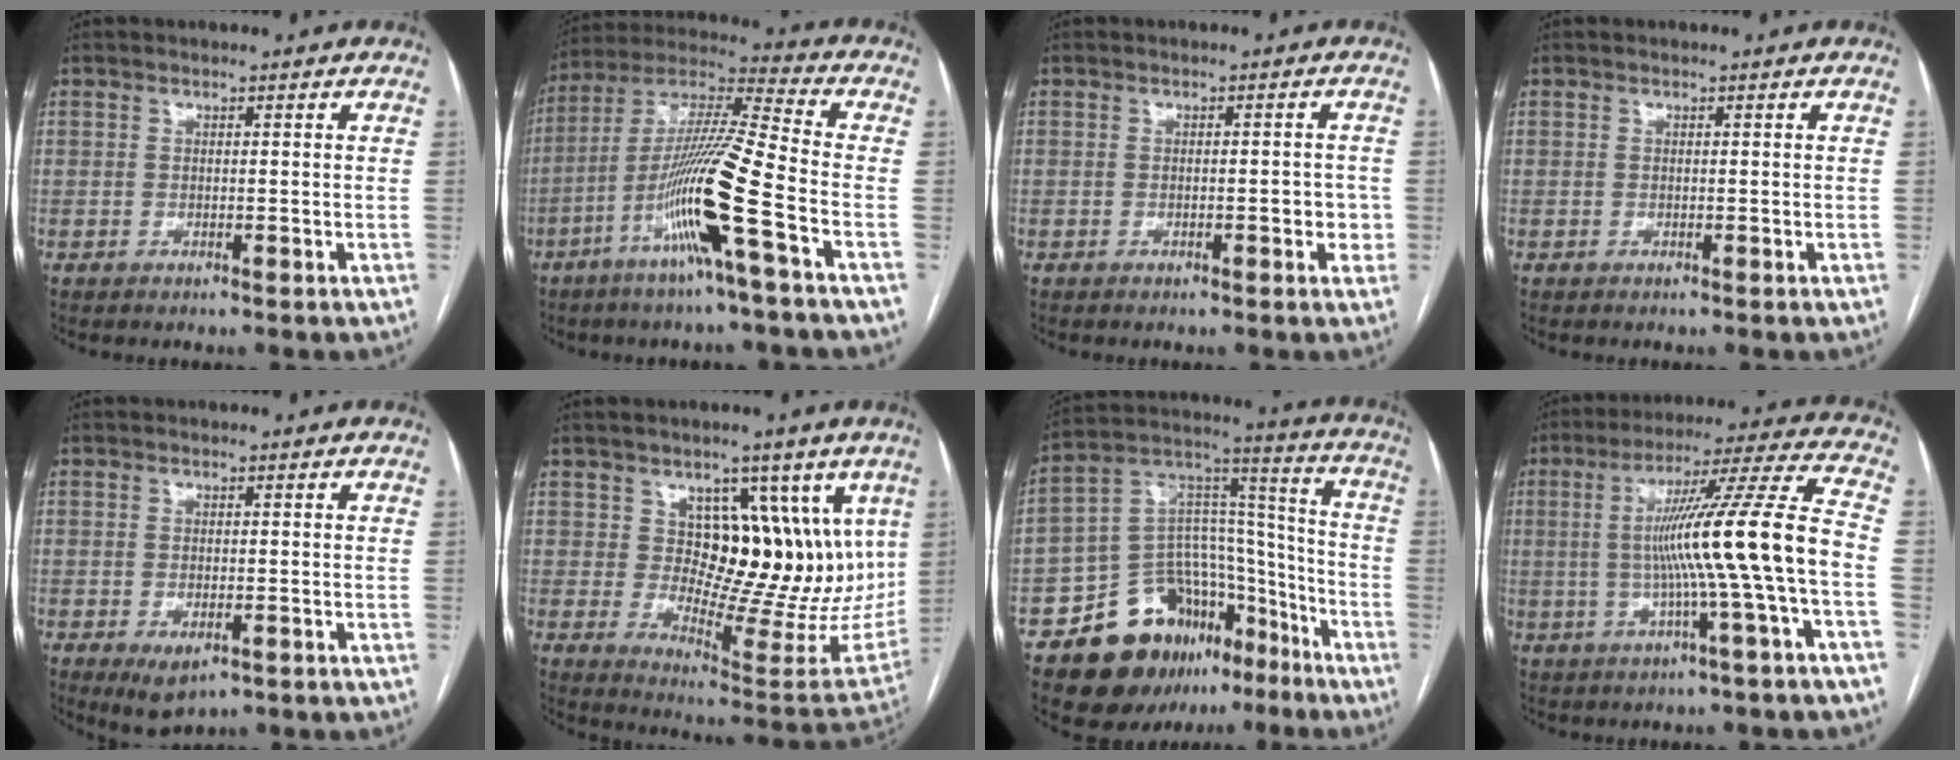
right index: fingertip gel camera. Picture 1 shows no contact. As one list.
[{"total": 15.8, "force": [-6.3, -0.9, 14.4], "torque": [-0.286, -0.004, -0.123]}, {"total": 2.8, "force": [-0.6, 1.1, 2.4], "torque": [-0.026, 0.004, -0.007]}, {"total": 0.0}, {"total": 4.2, "force": [-1.8, 1.9, 3.3], "torque": [-0.056, -0.008, -0.017]}, {"total": 15.1, "force": [5.6, 8.1, 11.4], "torque": [-0.130, 0.001, 0.099]}, {"total": 19.6, "force": [-12.4, 11.9, 9.3], "torque": [-0.134, 0.077, -0.195]}, {"total": 15.2, "force": [-2.1, -2.0, 15.0], "torque": [-0.244, 0.014, -0.036]}]